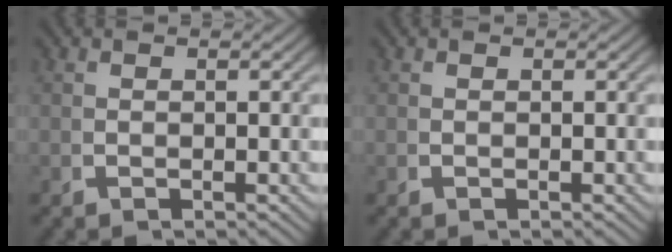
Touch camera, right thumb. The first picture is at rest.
{"total": 0.0}